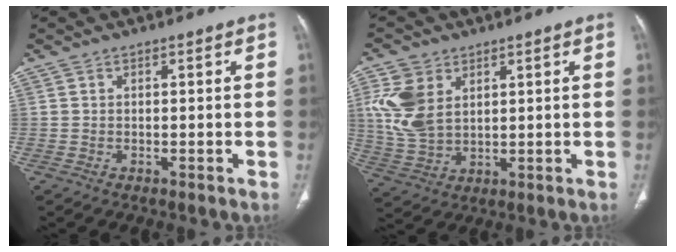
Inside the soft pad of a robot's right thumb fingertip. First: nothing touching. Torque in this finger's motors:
{"motor_torque": [-0.34, 0.61, 0.32, 0.38, 0.10]}